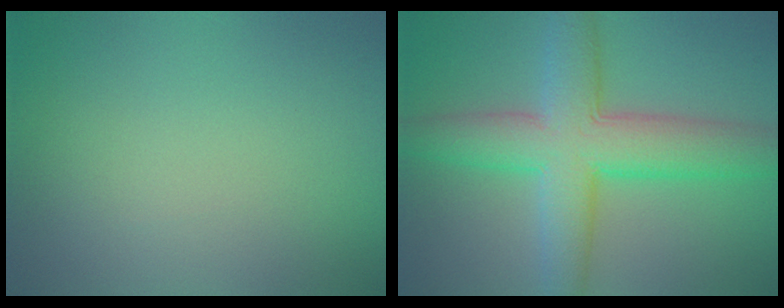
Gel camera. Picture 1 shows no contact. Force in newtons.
{"total": 7.9, "press": 7.9, "slide": 0.1}